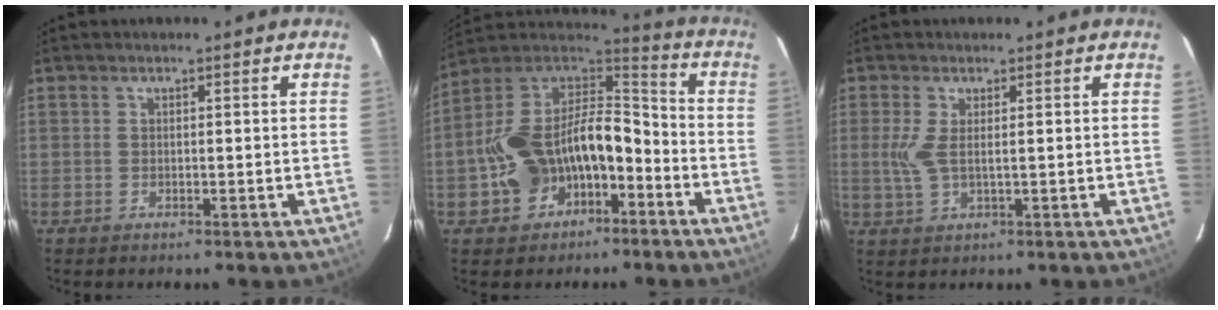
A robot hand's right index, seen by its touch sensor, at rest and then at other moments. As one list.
[{"total": 17.2, "force": [-6.8, 11.5, 10.9], "torque": [-0.235, 0.032, -0.099]}, {"total": 3.9, "force": [0.5, 1.1, 3.8], "torque": [-0.086, -0.003, 0.010]}]